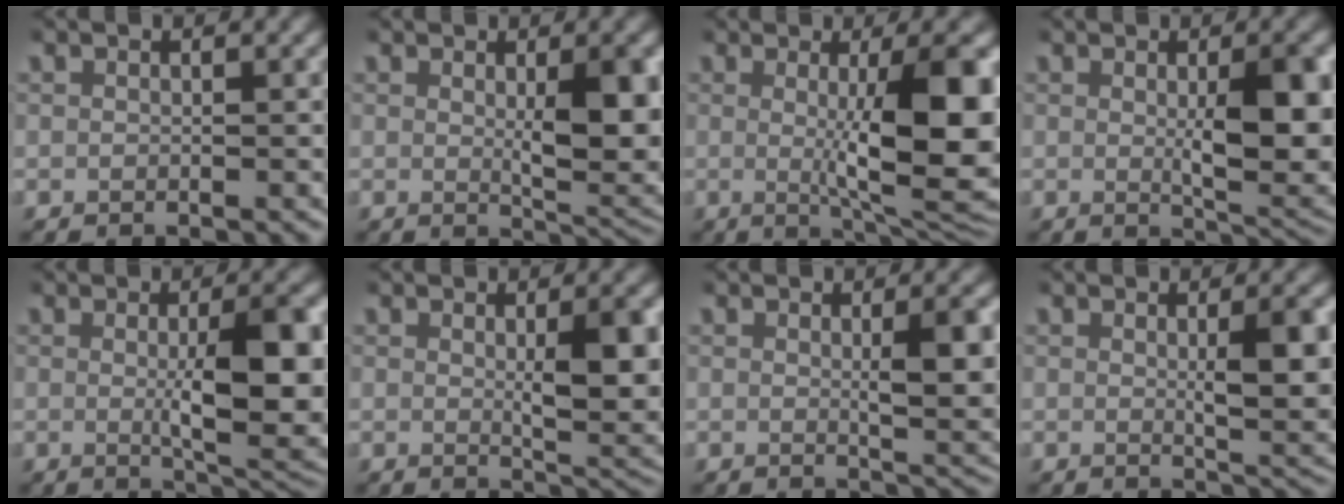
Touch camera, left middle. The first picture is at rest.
{"total": 5.7, "force": [1.0, 1.6, 5.4], "torque": [-0.075, -0.016, 0.021]}
{"total": 11.4, "force": [-0.3, 3.5, 10.9], "torque": [-0.145, -0.027, 0.013]}
{"total": 6.6, "force": [0.7, 1.9, 6.3], "torque": [-0.085, -0.015, 0.015]}
{"total": 8.3, "force": [0.0, 2.4, 7.9], "torque": [-0.105, -0.014, 0.006]}
{"total": 5.1, "force": [1.0, 1.4, 4.8], "torque": [-0.068, -0.013, 0.019]}
{"total": 4.1, "force": [0.8, 0.8, 4.0], "torque": [-0.053, -0.009, 0.015]}
{"total": 4.7, "force": [0.9, 1.0, 4.5], "torque": [-0.060, -0.009, 0.017]}